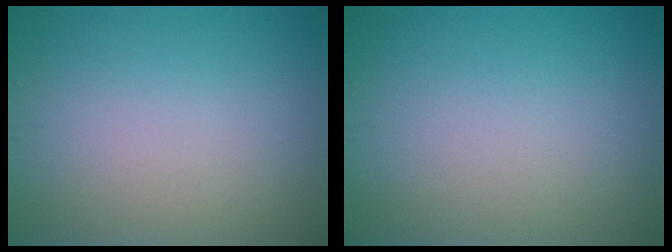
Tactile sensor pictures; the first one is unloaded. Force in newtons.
{"total": 0.0}